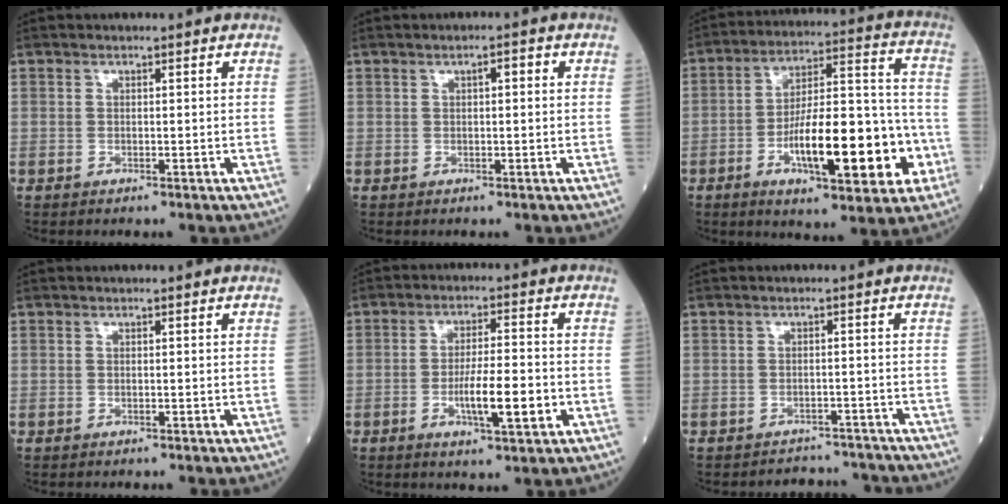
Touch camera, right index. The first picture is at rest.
{"total": 1.8, "force": [0.5, 0.6, 1.6], "torque": [-0.026, 0.007, 0.007]}
{"total": 19.9, "force": [-6.4, 5.5, 18.0], "torque": [-0.274, 0.021, -0.088]}
{"total": 0.0}
{"total": 8.1, "force": [-2.4, 1.2, 7.7], "torque": [-0.137, -0.003, -0.039]}
{"total": 5.8, "force": [-5.6, 1.3, -0.7], "torque": [0.012, 0.012, -0.071]}